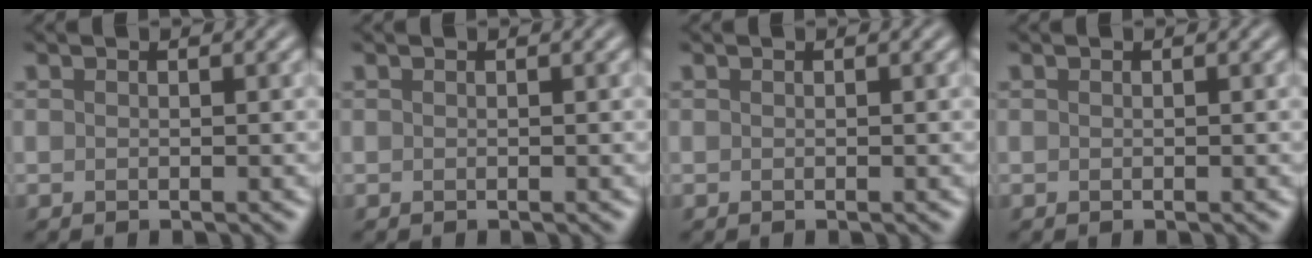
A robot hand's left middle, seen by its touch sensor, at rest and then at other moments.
{"total": 0.0}
{"total": 0.0}
{"total": 0.0}